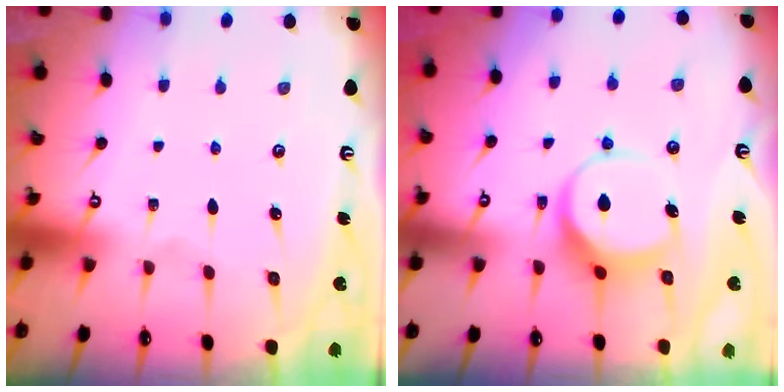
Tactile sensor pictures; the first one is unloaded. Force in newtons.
{"total": 8.5, "press": 8.4, "slide": 0.6}